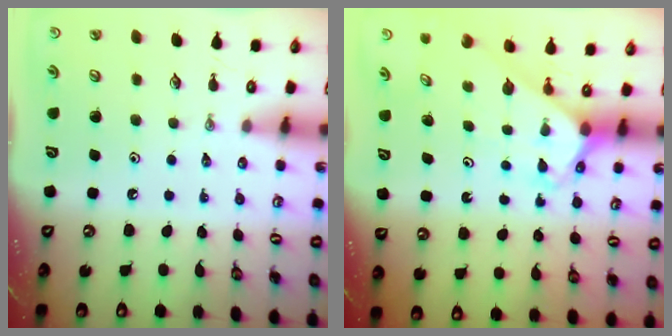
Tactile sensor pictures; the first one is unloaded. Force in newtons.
{"total": 2.6, "press": 2.6, "slide": 0.2}